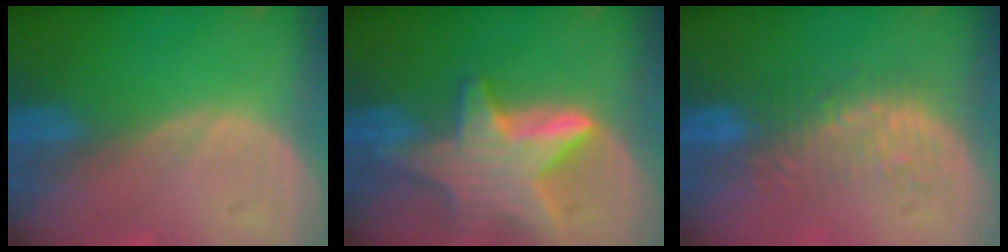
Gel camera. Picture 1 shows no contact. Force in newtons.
{"total": 9.3, "press": 9.3, "slide": 0.8}
{"total": 6.0, "press": 5.8, "slide": 1.4}